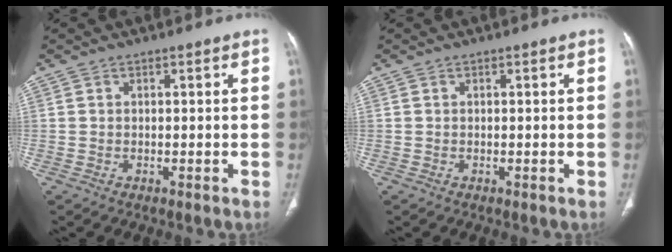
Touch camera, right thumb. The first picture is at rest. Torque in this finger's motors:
{"motor_torque": [0.00, 0.00, -0.29, 0.13, 0.00]}